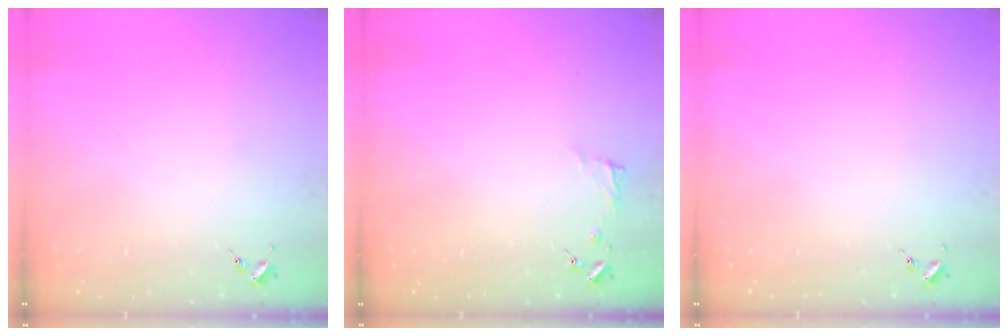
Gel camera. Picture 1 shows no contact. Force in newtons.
{"total": 3.8, "press": 3.7, "slide": 0.4}
{"total": 0.0}